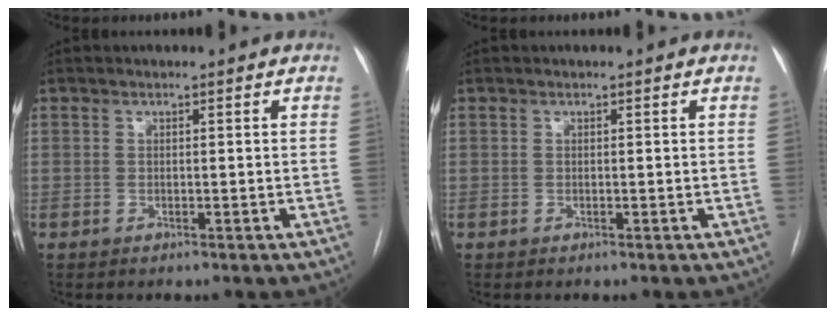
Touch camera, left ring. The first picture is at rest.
{"total": 0.0}